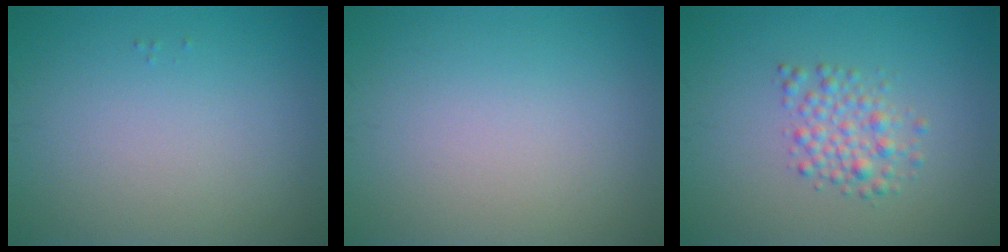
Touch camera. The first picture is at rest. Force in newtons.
{"total": 0.0}
{"total": 2.5, "press": 2.5, "slide": 0.0}